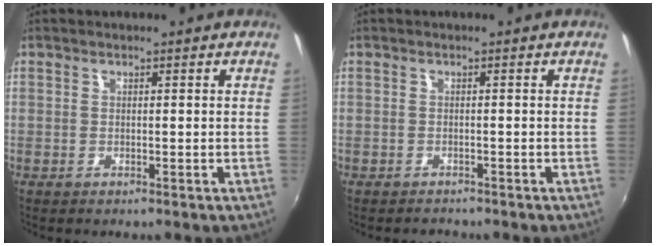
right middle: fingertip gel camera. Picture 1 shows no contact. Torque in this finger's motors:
{"motor_torque": [-0.44, -0.07, -0.04, -0.02]}